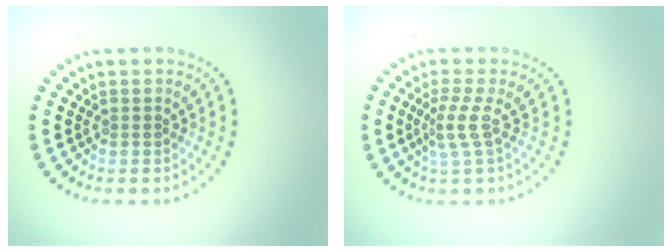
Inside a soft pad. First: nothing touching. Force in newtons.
{"total": 2.2, "press": 1.4, "slide": 1.6}